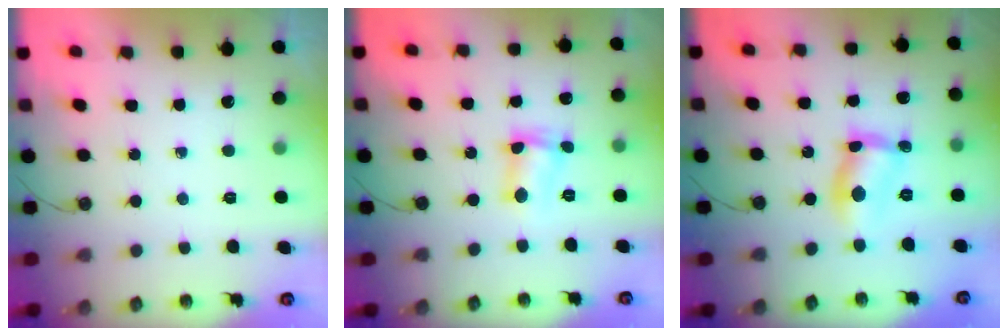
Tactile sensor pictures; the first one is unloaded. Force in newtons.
{"total": 4.4, "press": 4.3, "slide": 1.0}
{"total": 8.4, "press": 8.4, "slide": 0.3}